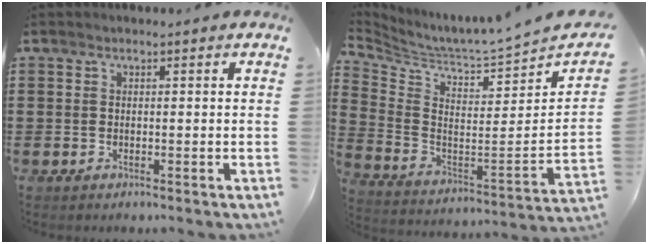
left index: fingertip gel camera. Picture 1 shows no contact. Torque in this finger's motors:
{"motor_torque": [-1.01, 0.51, 0.00, 0.03]}